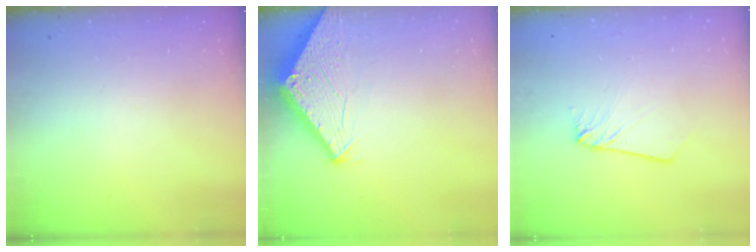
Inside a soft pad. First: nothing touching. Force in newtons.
{"total": 2.9, "press": 2.9, "slide": 0.1}
{"total": 2.2, "press": 2.2, "slide": 0.2}